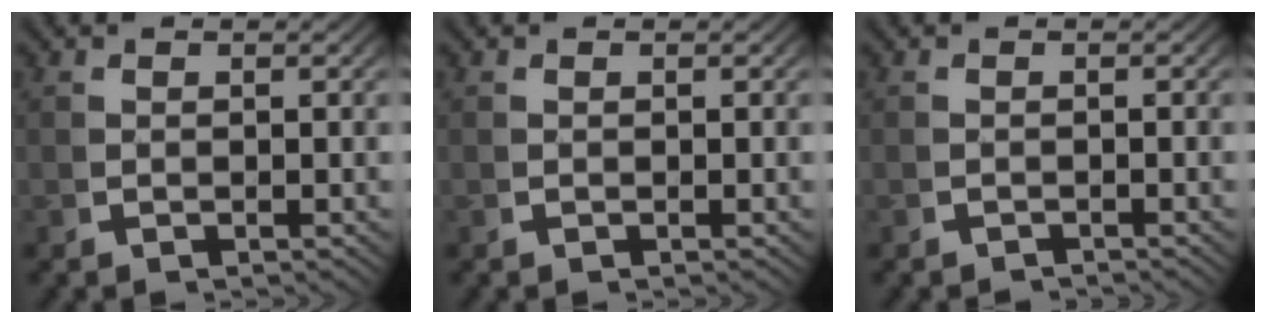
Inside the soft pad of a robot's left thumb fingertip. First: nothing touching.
{"total": 0.0}
{"total": 1.3, "force": [-1.3, 0.2, 0.1], "torque": [0.002, -0.007, -0.019]}